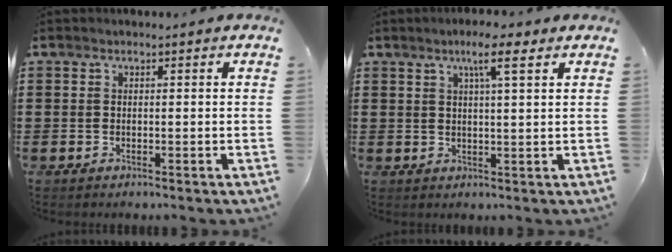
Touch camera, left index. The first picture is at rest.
{"total": 5.5, "force": [3.2, 0.6, 4.4], "torque": [-0.079, 0.001, 0.049]}